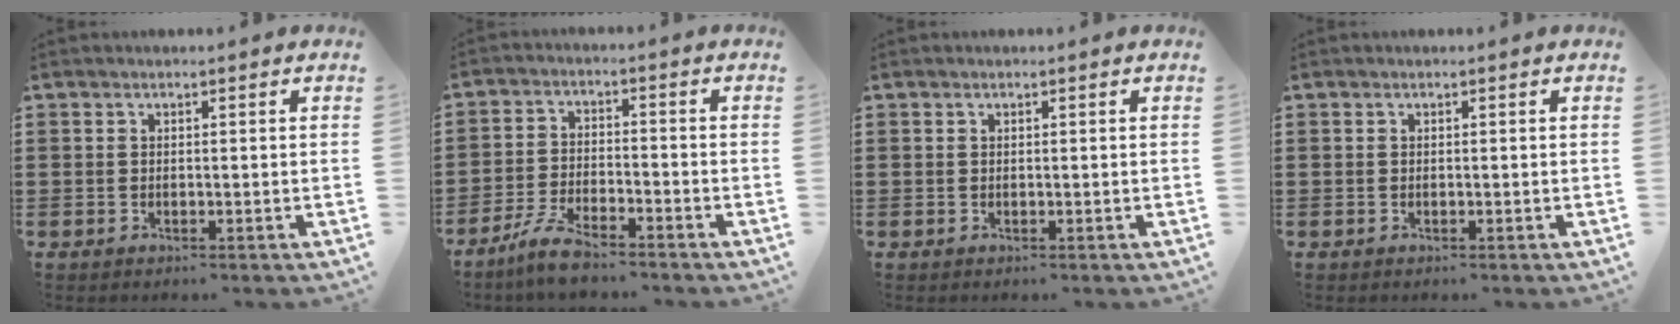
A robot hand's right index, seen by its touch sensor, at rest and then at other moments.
{"total": 5.0, "force": [-4.4, 0.6, 2.4], "torque": [-0.063, -0.004, -0.087]}
{"total": 0.0}
{"total": 0.0}